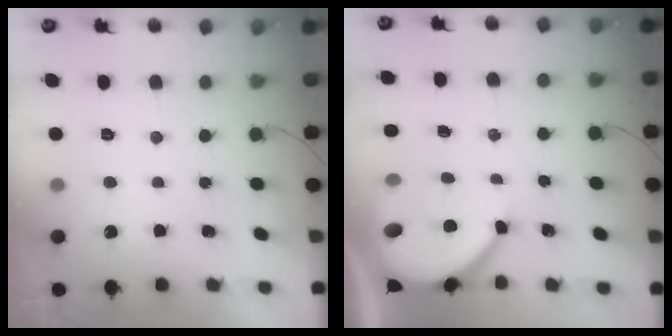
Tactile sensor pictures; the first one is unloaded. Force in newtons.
{"total": 8.5, "press": 8.5, "slide": 1.1}